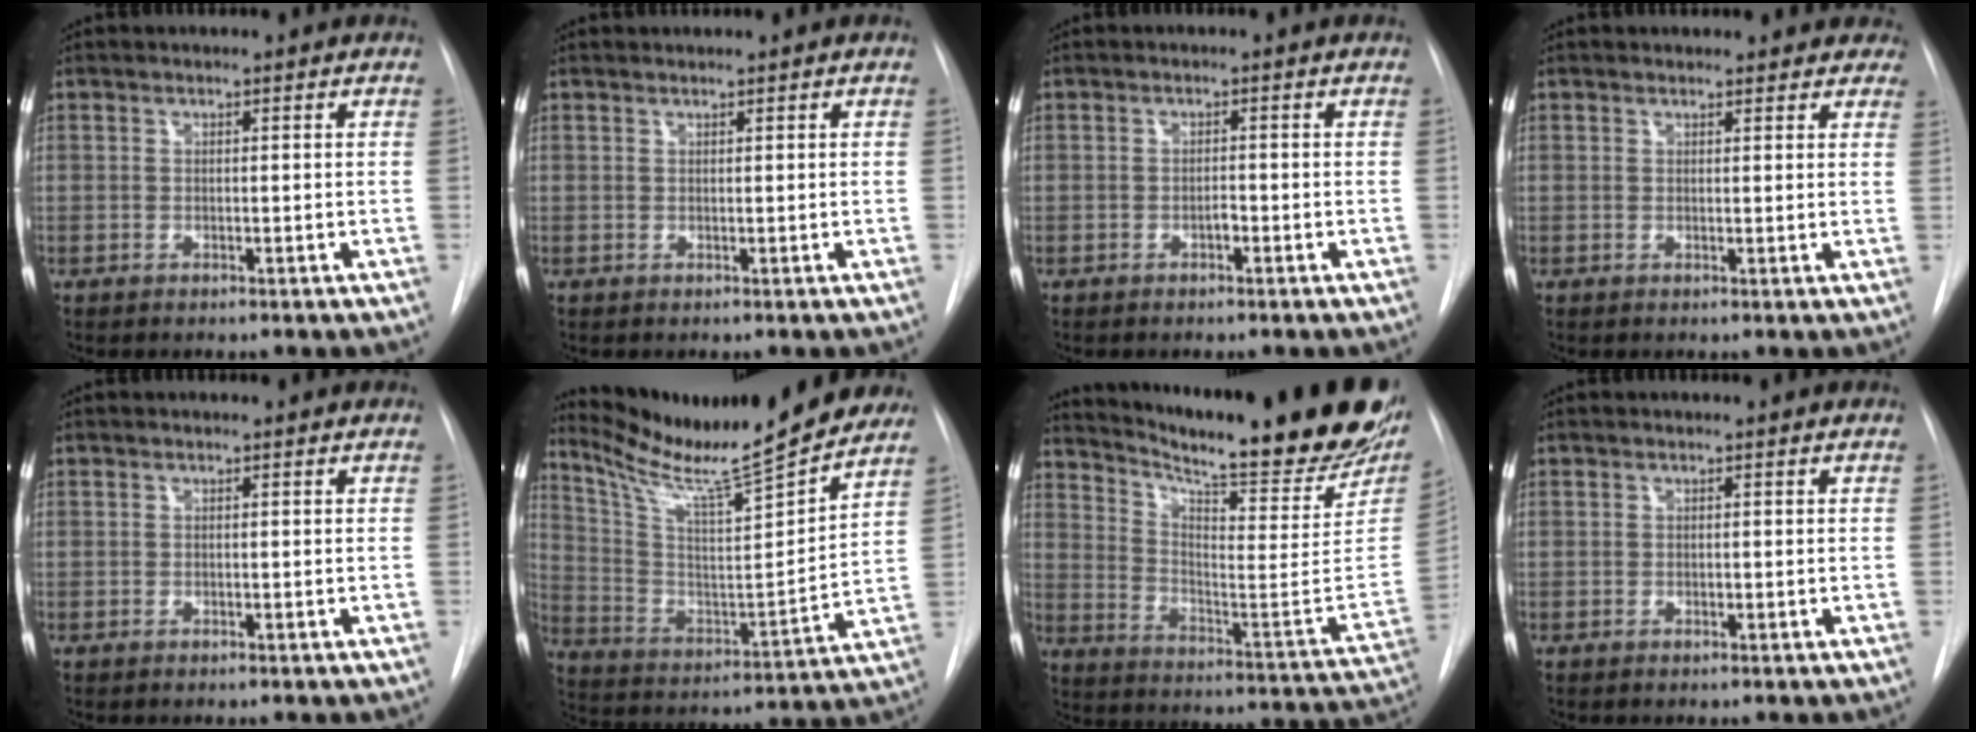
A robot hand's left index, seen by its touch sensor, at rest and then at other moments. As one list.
[{"total": 0.0}, {"total": 1.3, "force": [-1.2, 0.2, 0.5], "torque": [-0.006, -0.004, -0.022]}, {"total": 8.1, "force": [7.4, 3.0, 1.5], "torque": [0.017, -0.003, 0.059]}, {"total": 0.0}, {"total": 22.6, "force": [19.9, 1.4, 10.7], "torque": [-0.186, -0.047, 0.304]}, {"total": 30.3, "force": [23.5, 4.0, 18.8], "torque": [-0.271, -0.075, 0.312]}, {"total": 0.6, "force": [-0.6, 0.1, 0.0], "torque": [0.002, -0.006, -0.014]}]